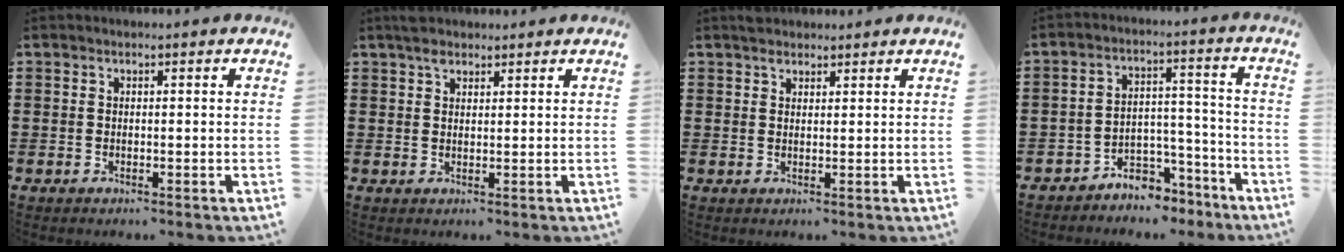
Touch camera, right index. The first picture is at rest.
{"total": 2.4, "force": [2.0, 1.0, 0.9], "torque": [-0.013, 0.000, 0.035]}
{"total": 1.8, "force": [1.5, 0.8, 0.3], "torque": [-0.008, 0.003, 0.030]}
{"total": 4.5, "force": [-3.8, 2.3, 0.6], "torque": [-0.019, 0.016, -0.074]}